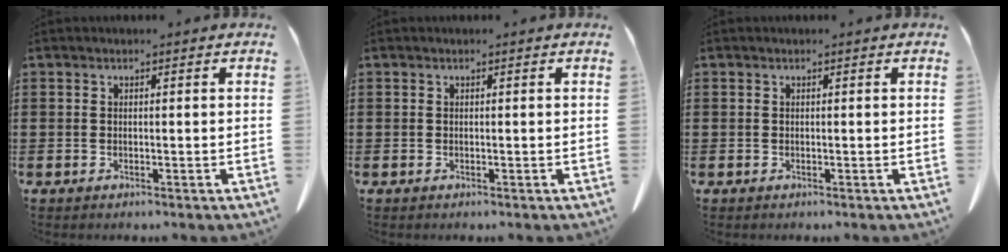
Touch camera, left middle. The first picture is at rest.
{"total": 0.0}
{"total": 0.0}